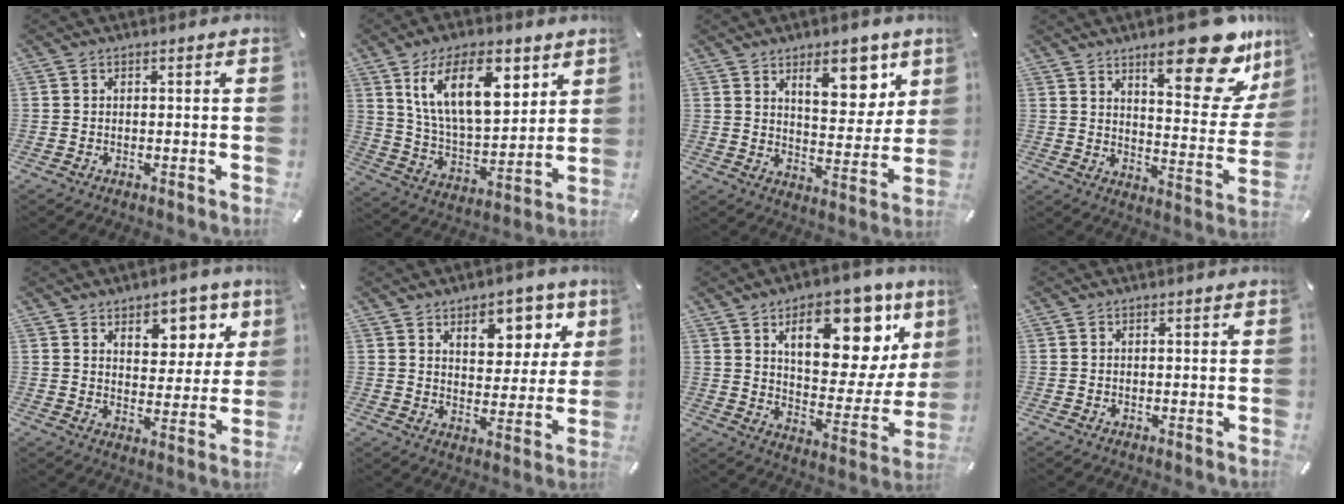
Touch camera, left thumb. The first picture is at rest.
{"total": 18.8, "force": [9.5, 9.3, 13.3], "torque": [-0.259, -0.025, 0.160]}
{"total": 11.6, "force": [6.8, 5.7, 7.6], "torque": [-0.087, -0.034, 0.109]}
{"total": 22.1, "force": [14.0, 8.2, 14.9], "torque": [-0.186, -0.103, 0.225]}
{"total": 8.1, "force": [4.9, 5.8, 2.8], "torque": [-0.011, -0.040, 0.080]}
{"total": 9.4, "force": [5.4, 6.3, 4.5], "torque": [-0.042, -0.031, 0.087]}
{"total": 20.0, "force": [10.5, 10.6, 13.3], "torque": [-0.168, -0.066, 0.167]}
{"total": 0.0}